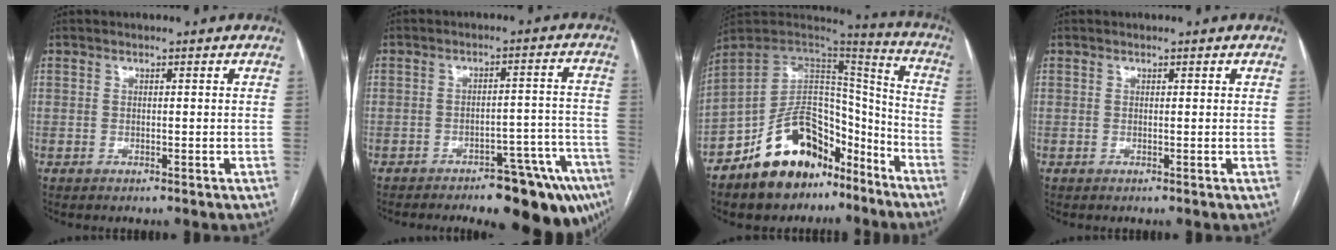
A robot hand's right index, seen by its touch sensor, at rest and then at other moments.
{"total": 15.4, "force": [-11.5, 4.5, 9.2], "torque": [-0.038, 0.038, -0.147]}
{"total": 18.8, "force": [-12.1, 10.3, 10.0], "torque": [-0.161, 0.054, -0.196]}
{"total": 0.0}